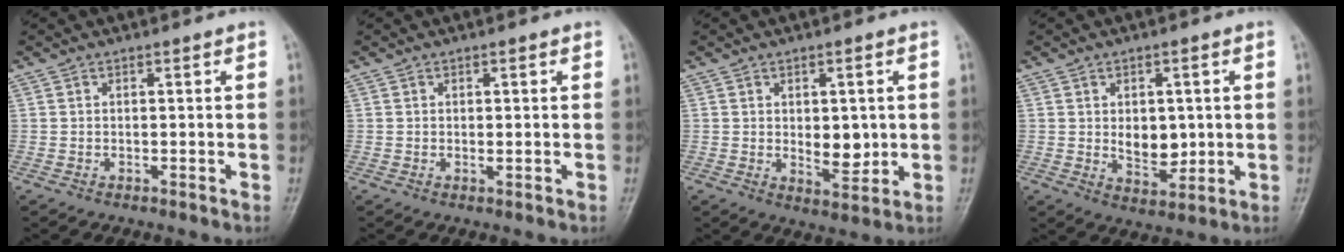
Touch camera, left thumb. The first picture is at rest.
{"total": 1.2, "force": [0.2, 0.4, 1.1], "torque": [-0.016, -0.001, 0.006]}
{"total": 6.6, "force": [0.3, 3.7, 5.5], "torque": [-0.056, -0.013, 0.015]}
{"total": 7.1, "force": [0.5, 4.7, 5.3], "torque": [-0.054, -0.012, 0.020]}